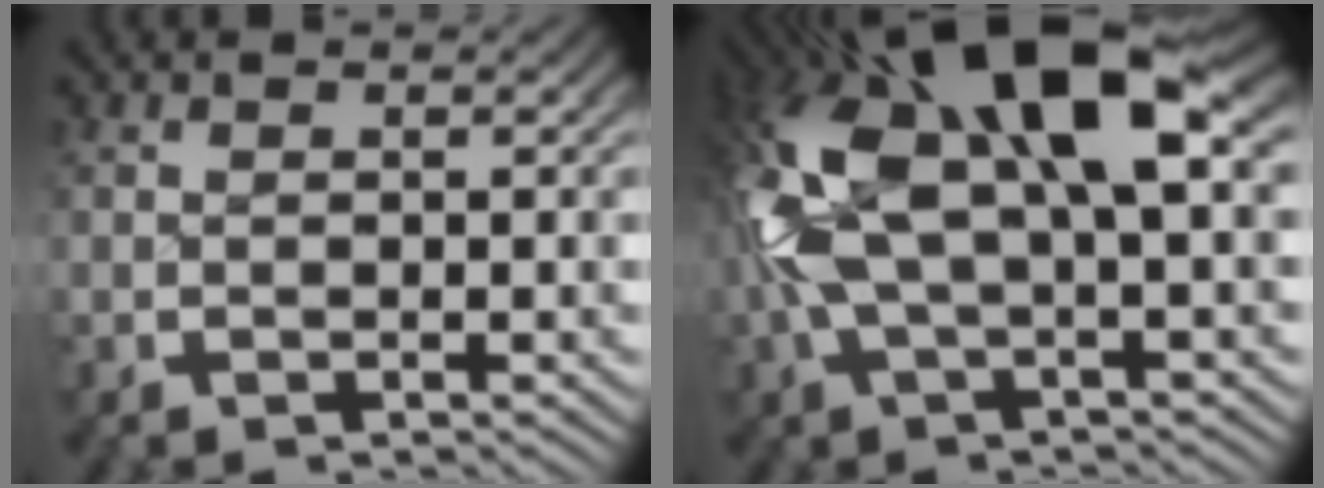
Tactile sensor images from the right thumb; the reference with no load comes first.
{"total": 14.4, "force": [1.3, 7.6, 12.2], "torque": [-0.272, 0.005, 0.018]}